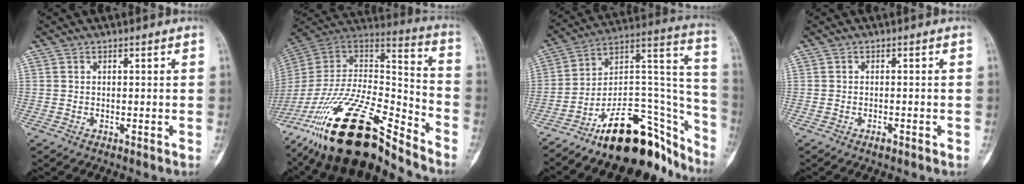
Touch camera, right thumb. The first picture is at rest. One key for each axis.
{"total": 26.8, "fx": -19.6, "fy": 8.3, "fz": 16.3, "tx": -0.296, "ty": 0.075, "tz": -0.347}
{"total": 24.0, "fx": -17.8, "fy": 9.5, "fz": 12.9, "tx": -0.119, "ty": 0.144, "tz": -0.288}
{"total": 1.1, "fx": -0.7, "fy": 0.5, "fz": 0.7, "tx": -0.015, "ty": 0.001, "tz": -0.011}